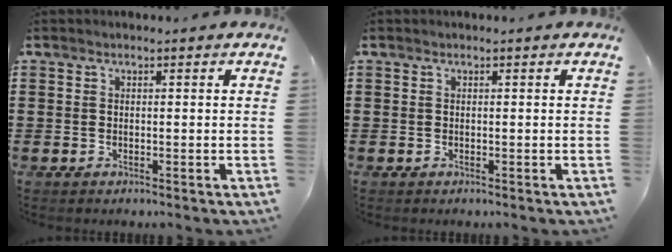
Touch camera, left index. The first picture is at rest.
{"total": 0.0}